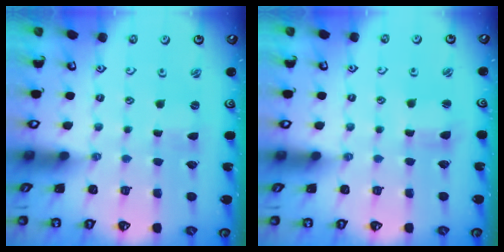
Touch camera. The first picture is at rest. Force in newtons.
{"total": 2.6, "press": 2.5, "slide": 0.3}